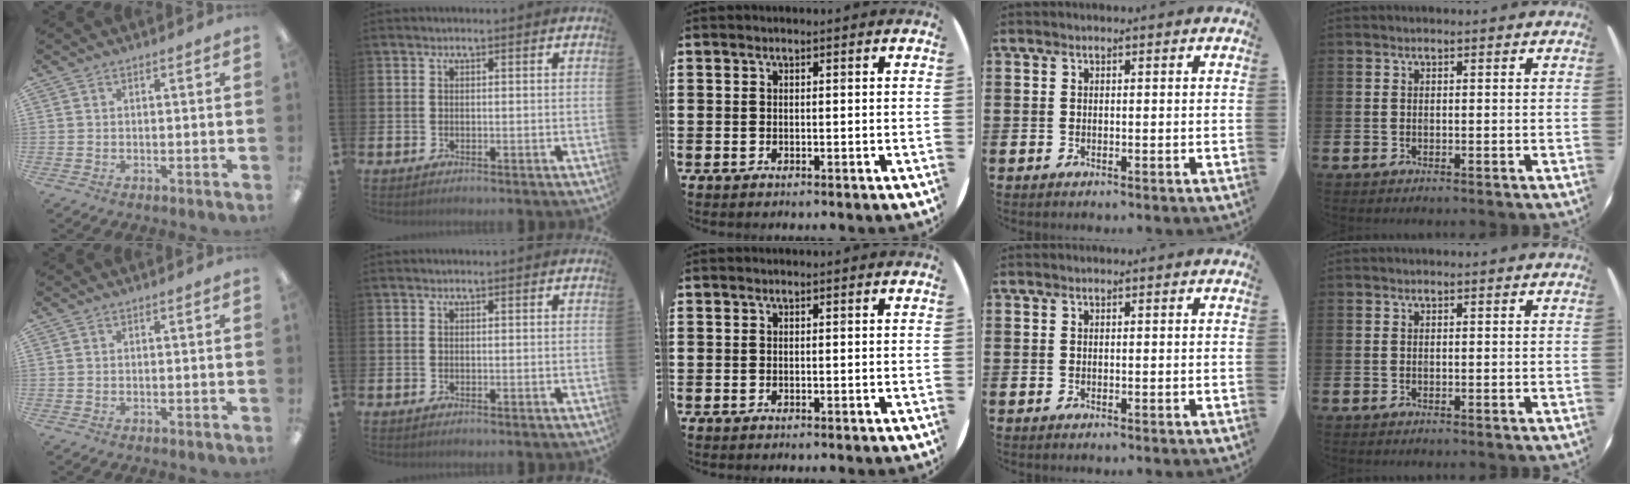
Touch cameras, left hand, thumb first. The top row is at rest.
{}